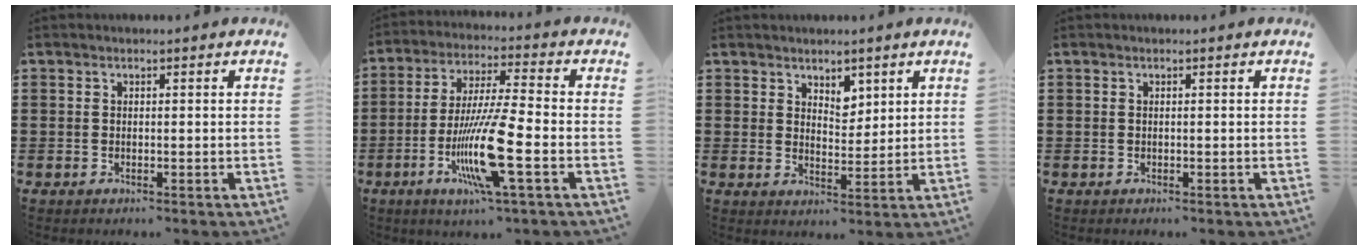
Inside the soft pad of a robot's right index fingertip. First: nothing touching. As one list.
[{"total": 13.0, "force": [-4.2, 1.3, 12.2], "torque": [-0.248, -0.015, -0.085]}, {"total": 3.7, "force": [2.9, 2.0, 1.1], "torque": [-0.022, -0.001, 0.051]}, {"total": 0.0}]